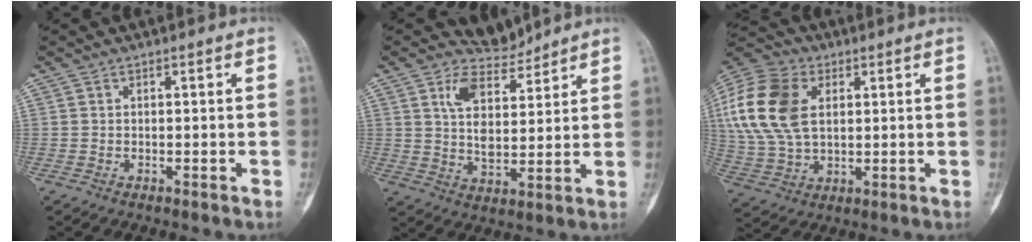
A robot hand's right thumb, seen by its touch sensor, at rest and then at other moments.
{"total": 7.3, "force": [6.1, 3.2, 2.5], "torque": [-0.032, -0.050, 0.123]}
{"total": 18.8, "force": [4.6, 12.4, 13.4], "torque": [-0.286, 0.004, 0.085]}